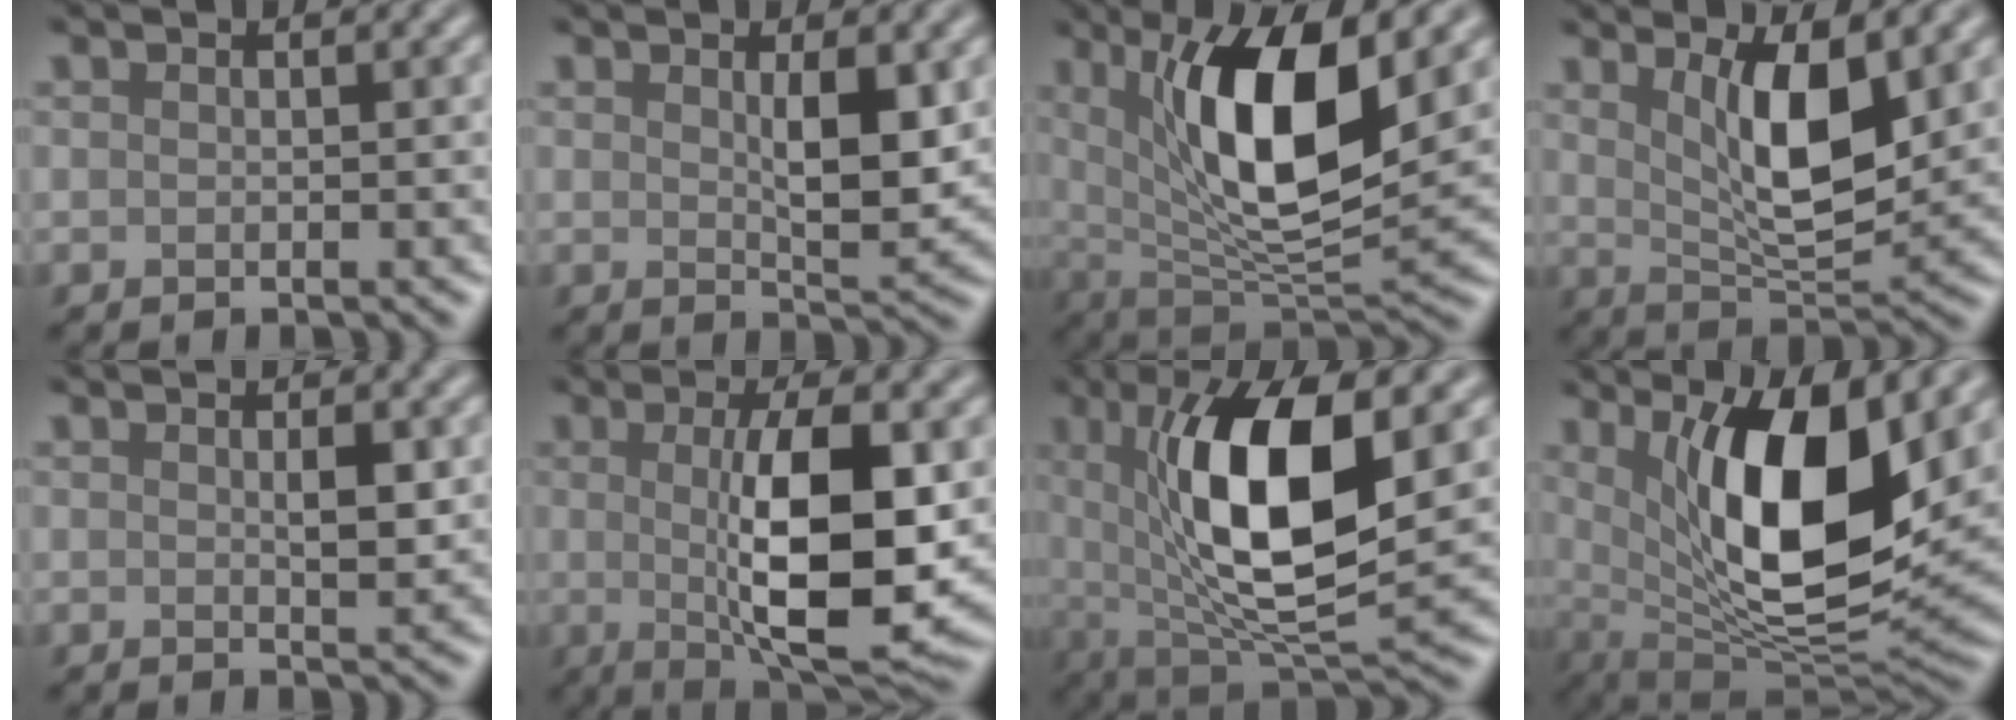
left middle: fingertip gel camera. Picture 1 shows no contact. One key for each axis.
{"total": 4.0, "fx": 1.0, "fy": 1.1, "fz": 3.7, "tx": -0.061, "ty": -0.007, "tz": 0.020}
{"total": 11.0, "fx": 3.2, "fy": 3.8, "fz": 9.8, "tx": -0.165, "ty": -0.015, "tz": 0.061}
{"total": 7.1, "fx": 2.3, "fy": 2.3, "fz": 6.3, "tx": -0.112, "ty": -0.010, "tz": 0.044}
{"total": 1.8, "fx": 0.4, "fy": 0.4, "fz": 1.7, "tx": -0.028, "ty": -0.003, "tz": 0.007}
{"total": 10.0, "fx": 0.0, "fy": 2.8, "fz": 9.6, "tx": -0.147, "ty": -0.009, "tz": 0.007}
{"total": 12.1, "fx": 2.4, "fy": 4.3, "fz": 11.0, "tx": -0.191, "ty": -0.004, "tz": 0.043}
{"total": 11.9, "fx": 3.1, "fy": 4.3, "fz": 10.7, "tx": -0.171, "ty": -0.019, "tz": 0.057}